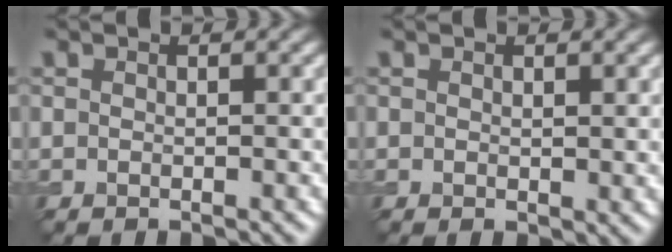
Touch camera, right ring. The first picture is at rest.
{"total": 0.9, "force": [0.2, 0.5, 0.7], "torque": [-0.008, -0.003, 0.004]}